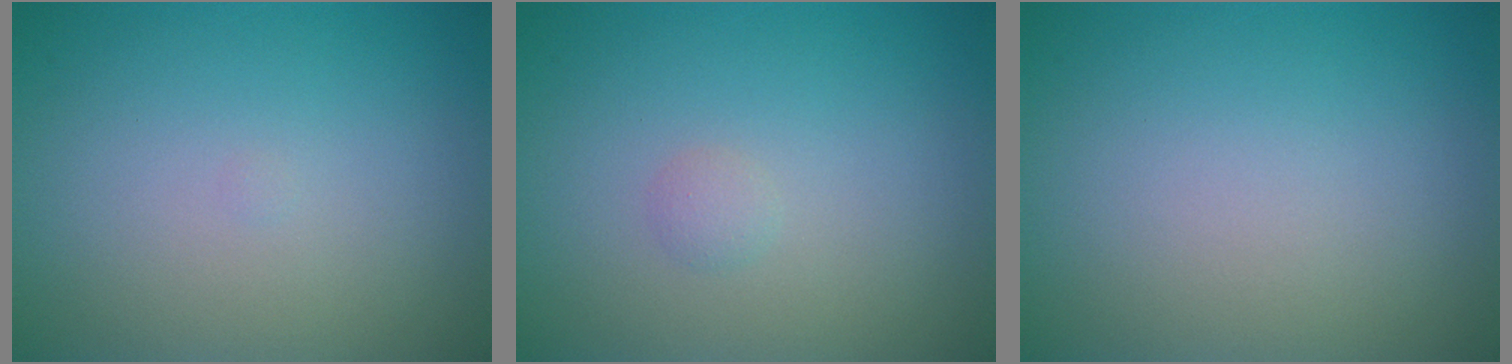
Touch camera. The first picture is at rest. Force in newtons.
{"total": 0.7, "press": 0.7, "slide": 0.1}
{"total": 0.0}